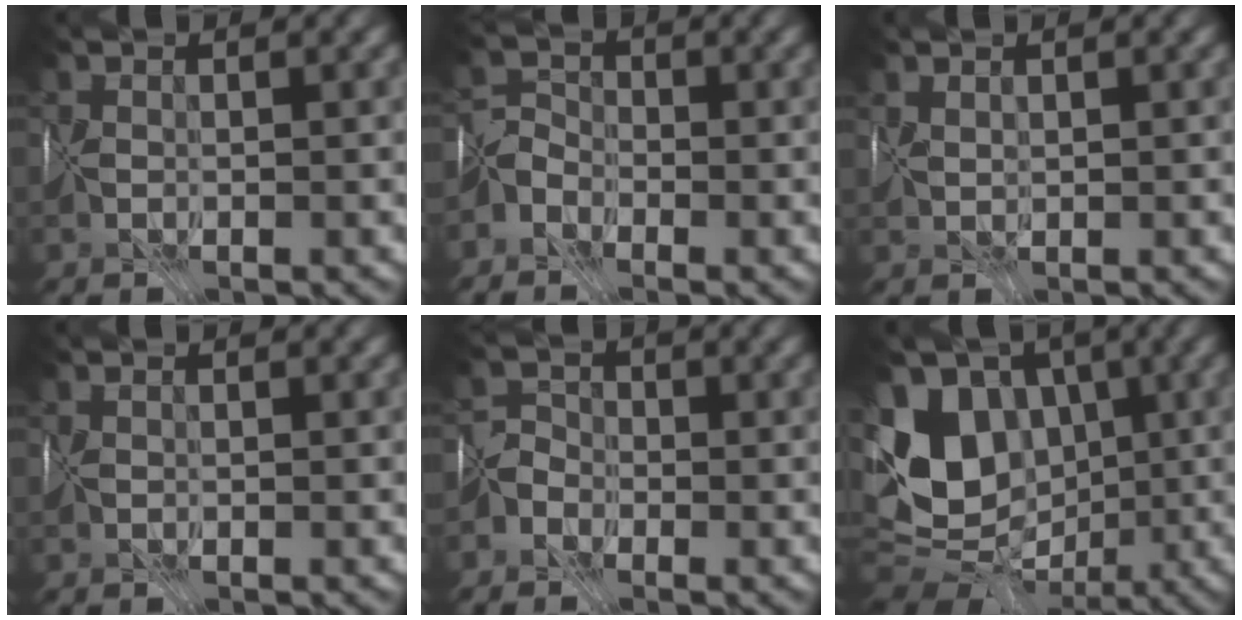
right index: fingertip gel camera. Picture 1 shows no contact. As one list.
[{"total": 1.8, "force": [-1.7, 0.6, -0.2], "torque": [0.000, 0.011, -0.040]}, {"total": 1.1, "force": [1.1, 0.0, -0.3], "torque": [-0.001, 0.008, 0.024]}, {"total": 0.0}, {"total": 1.7, "force": [-1.5, 0.8, -0.4], "torque": [0.012, 0.009, -0.036]}, {"total": 10.3, "force": [0.8, 8.2, 6.2], "torque": [-0.128, 0.006, 0.004]}]